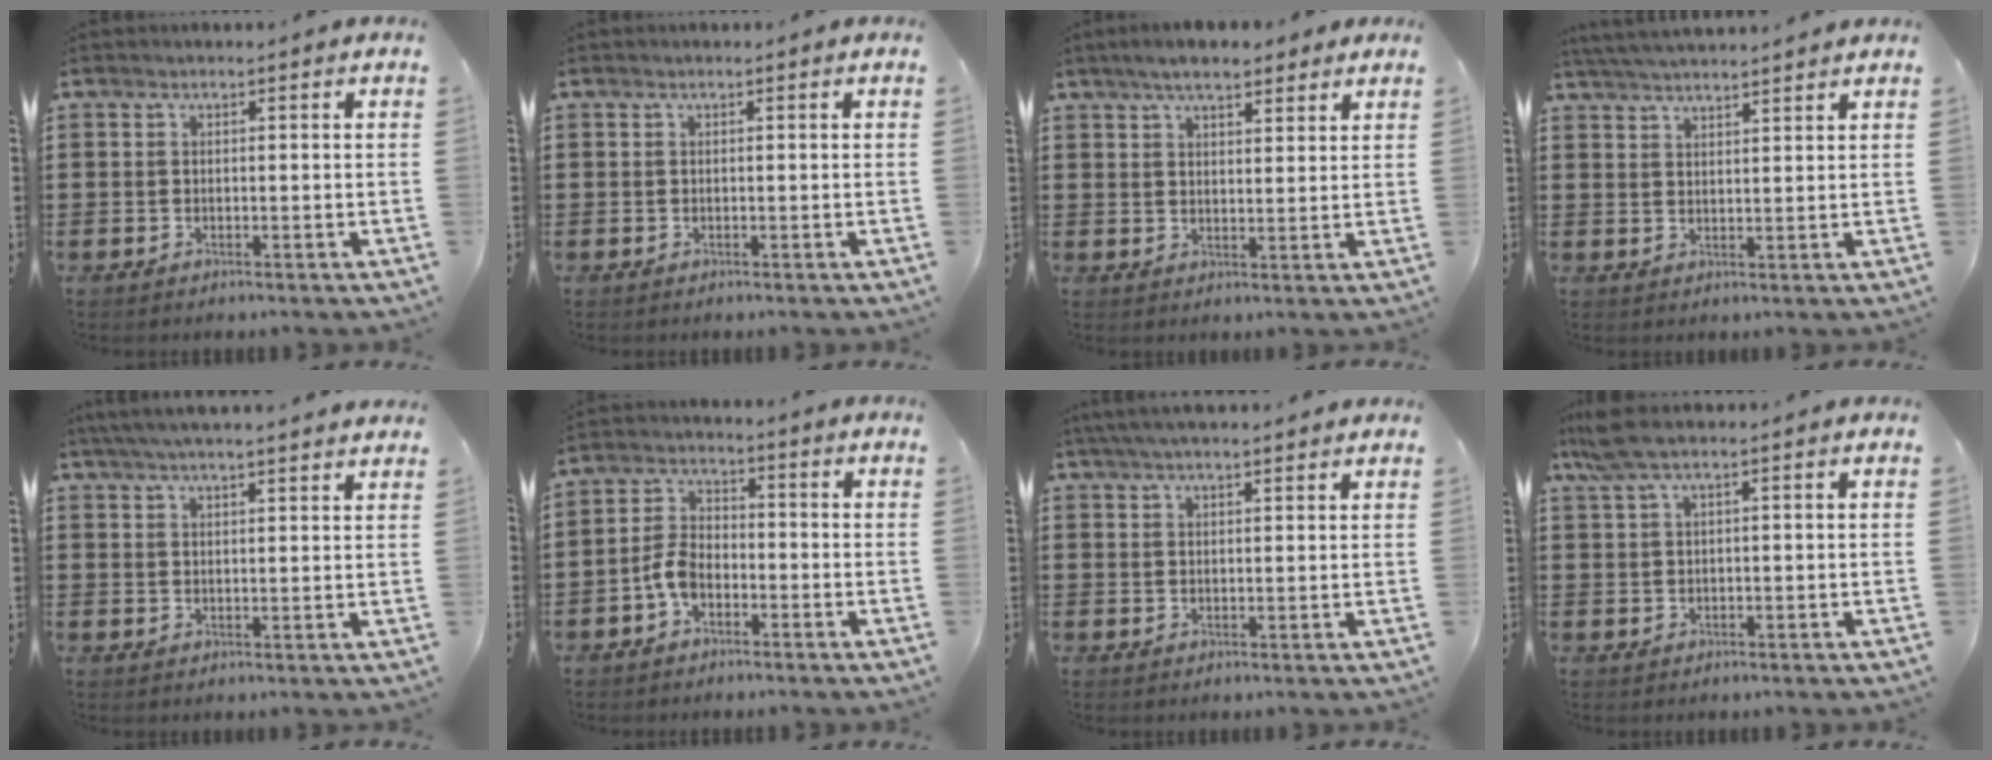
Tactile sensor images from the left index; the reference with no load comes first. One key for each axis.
{"total": 0.0}
{"total": 5.2, "fx": 4.2, "fy": 1.7, "fz": 2.5, "tx": -0.059, "ty": 0.003, "tz": 0.078}
{"total": 3.7, "fx": 3.6, "fy": -0.3, "fz": 0.7, "tx": -0.025, "ty": -0.008, "tz": 0.067}
{"total": 3.9, "fx": 3.6, "fy": -0.4, "fz": 1.3, "tx": -0.037, "ty": -0.007, "tz": 0.066}
{"total": 4.7, "fx": -2.2, "fy": 2.7, "fz": 3.1, "tx": -0.082, "ty": 0.003, "tz": -0.050}
{"total": 3.3, "fx": 2.9, "fy": 0.3, "fz": 1.6, "tx": -0.038, "ty": 0.003, "tz": 0.054}
{"total": 3.4, "fx": 1.7, "fy": 0.4, "fz": 3.0, "tx": -0.067, "ty": -0.002, "tz": 0.029}